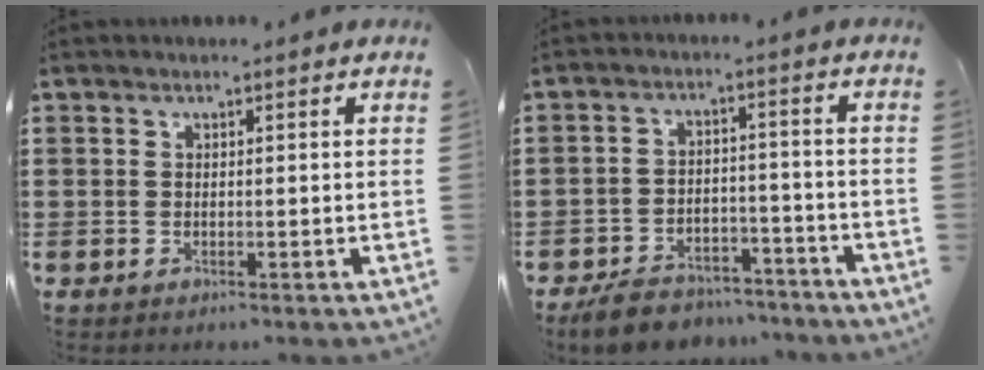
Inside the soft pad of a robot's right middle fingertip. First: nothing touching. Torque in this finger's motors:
{"motor_torque": [0.34, -0.18, 0.21, 0.09]}